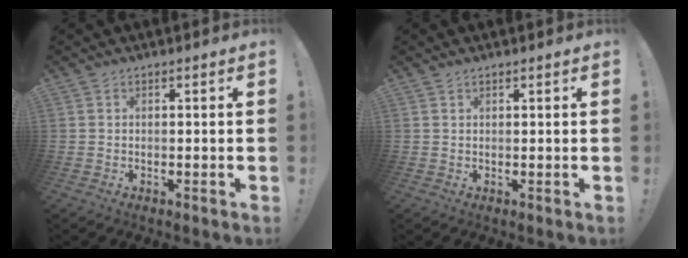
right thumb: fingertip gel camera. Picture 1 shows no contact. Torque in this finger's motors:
{"motor_torque": [-0.06, -0.06, -0.14, 0.10, 0.00]}